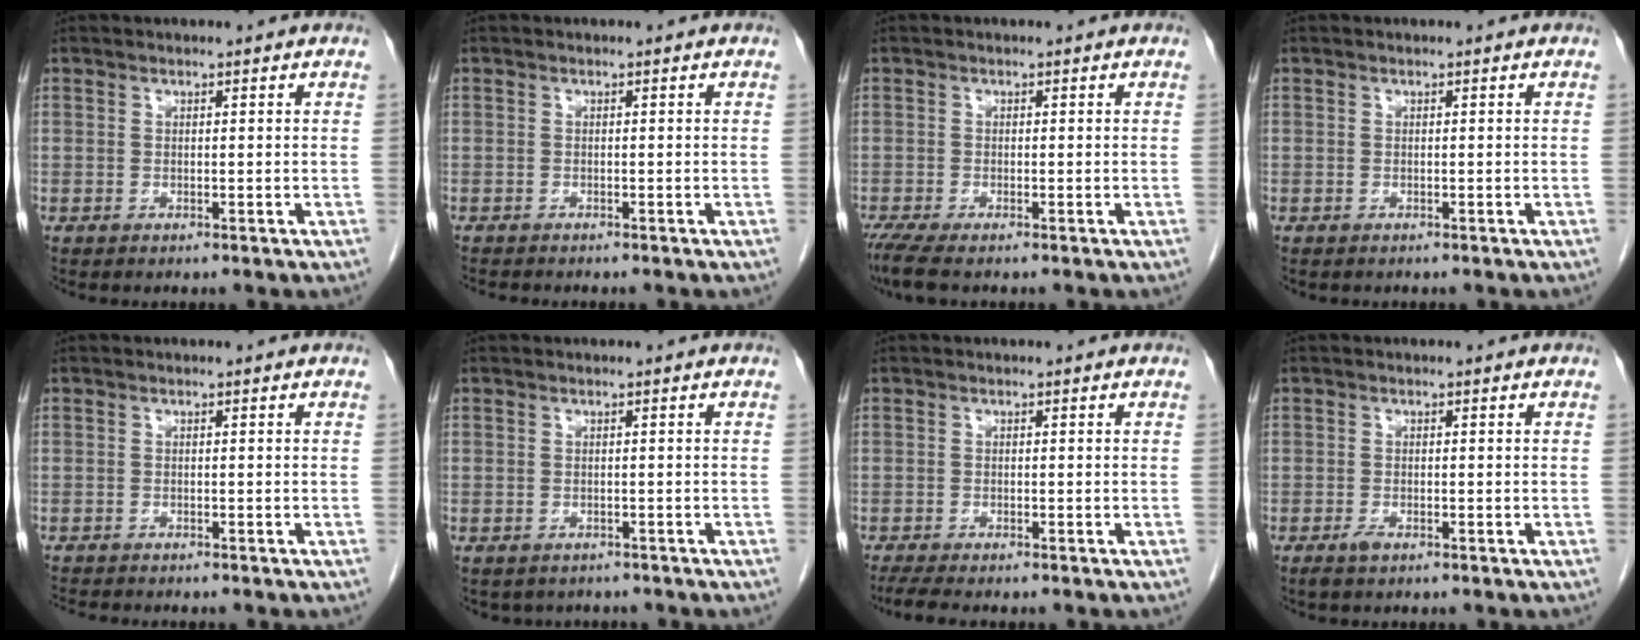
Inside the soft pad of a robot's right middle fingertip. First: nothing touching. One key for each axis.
{"total": 2.5, "fx": -2.2, "fy": 0.4, "fz": 1.0, "tx": -0.019, "ty": -0.005, "tz": -0.028}
{"total": 3.3, "fx": -2.5, "fy": 0.3, "fz": 2.1, "tx": -0.045, "ty": -0.010, "tz": -0.046}
{"total": 0.0}
{"total": 3.6, "fx": -3.3, "fy": 0.6, "fz": 1.3, "tx": -0.021, "ty": -0.008, "tz": -0.047}
{"total": 3.7, "fx": -3.0, "fy": 2.1, "fz": 0.5, "tx": -0.006, "ty": 0.007, "tz": -0.033}
{"total": 4.1, "fx": -3.3, "fy": 0.6, "fz": 2.2, "tx": -0.040, "ty": -0.011, "tz": -0.049}
{"total": 1.4, "fx": -0.9, "fy": 0.4, "fz": 0.9, "tx": -0.023, "ty": -0.002, "tz": -0.015}